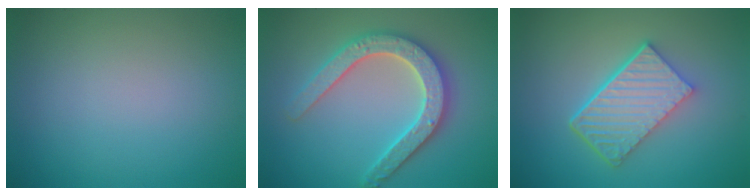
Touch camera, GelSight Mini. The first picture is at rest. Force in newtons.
{"total": 5.3, "press": 5.2, "slide": 1.0}
{"total": 6.2, "press": 4.3, "slide": 4.4}